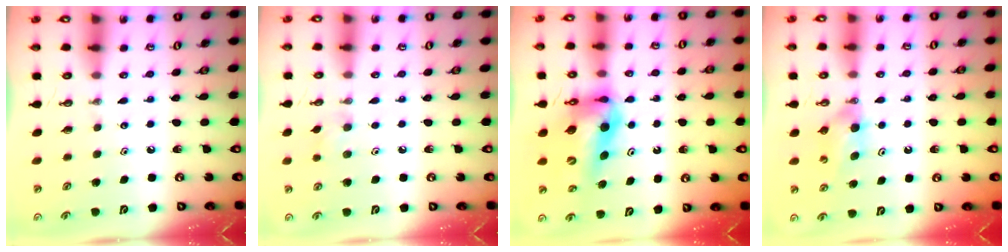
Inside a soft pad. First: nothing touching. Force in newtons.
{"total": 6.8, "press": 6.8, "slide": 1.0}
{"total": 13.7, "press": 13.1, "slide": 4.1}
{"total": 5.8, "press": 4.2, "slide": 4.0}